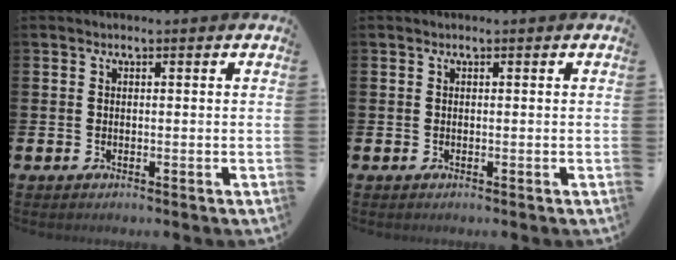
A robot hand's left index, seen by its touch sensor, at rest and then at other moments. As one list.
[{"total": 0.0}]